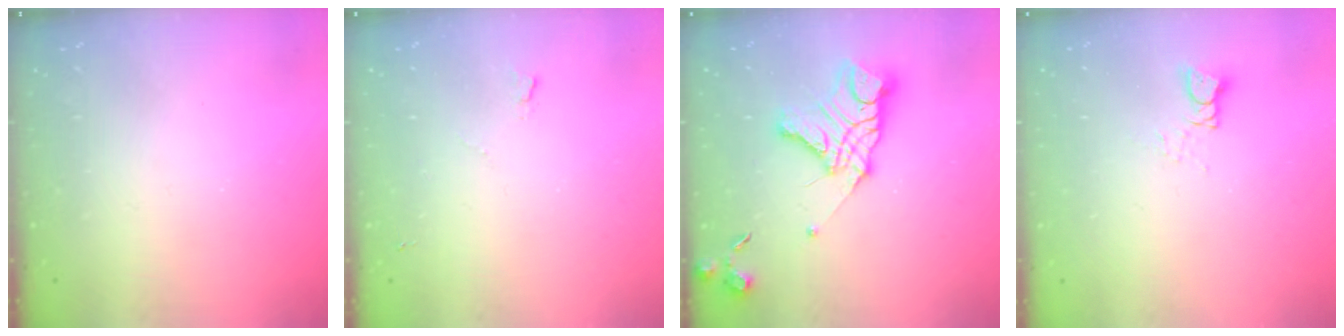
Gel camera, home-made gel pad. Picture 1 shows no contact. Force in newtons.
{"total": 3.4, "press": 3.4, "slide": 0.6}
{"total": 14.7, "press": 14.7, "slide": 1.2}
{"total": 3.6, "press": 3.5, "slide": 0.4}